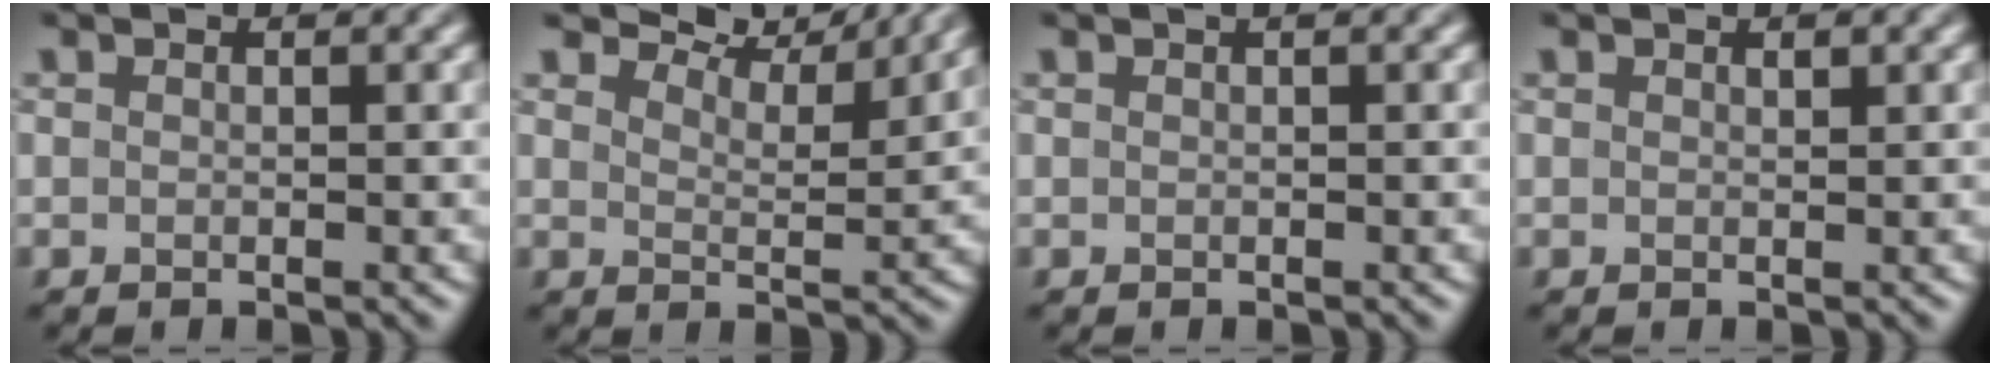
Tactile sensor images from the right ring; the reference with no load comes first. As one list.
[{"total": 7.2, "force": [6.7, 1.2, 2.4], "torque": [-0.047, 0.008, 0.090]}, {"total": 0.8, "force": [0.3, 0.1, 0.7], "torque": [-0.010, 0.009, 0.004]}, {"total": 0.5, "force": [0.3, 0.2, 0.4], "torque": [-0.006, -0.002, 0.006]}]